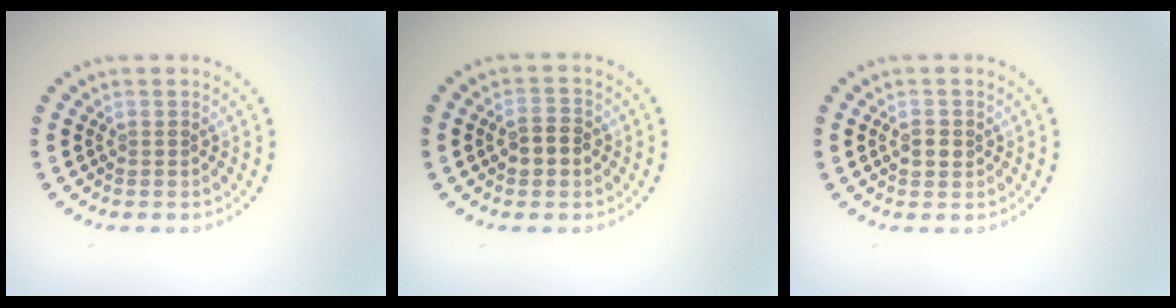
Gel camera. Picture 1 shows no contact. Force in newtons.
{"total": 2.5, "press": 2.5, "slide": 0.1}
{"total": 1.5, "press": 1.4, "slide": 0.2}